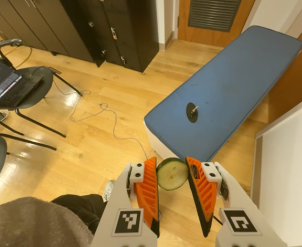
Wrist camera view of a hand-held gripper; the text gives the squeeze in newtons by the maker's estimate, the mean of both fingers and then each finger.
{"total": 9.5, "left": 9.7, "right": 9.2}